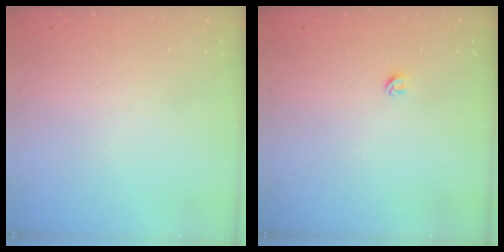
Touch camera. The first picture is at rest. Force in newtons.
{"total": 3.9, "press": 3.8, "slide": 0.3}